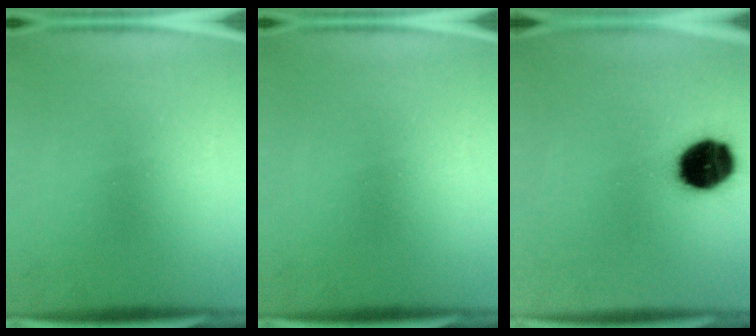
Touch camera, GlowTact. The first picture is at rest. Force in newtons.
{"total": 0.0}
{"total": 14.4}